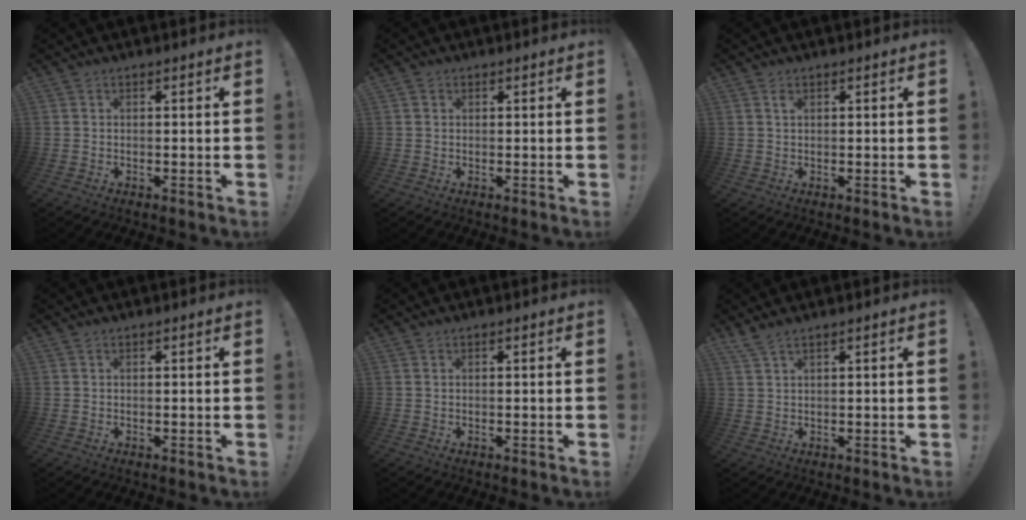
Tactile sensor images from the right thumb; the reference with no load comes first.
{"total": 1.0, "force": [0.6, 0.8, 0.2], "torque": [-0.003, 0.002, 0.012]}
{"total": 1.2, "force": [0.6, 0.6, 0.8], "torque": [-0.012, -0.001, 0.010]}
{"total": 0.0}
{"total": 0.0}
{"total": 2.4, "force": [1.9, 0.1, 1.4], "torque": [-0.033, -0.006, 0.035]}